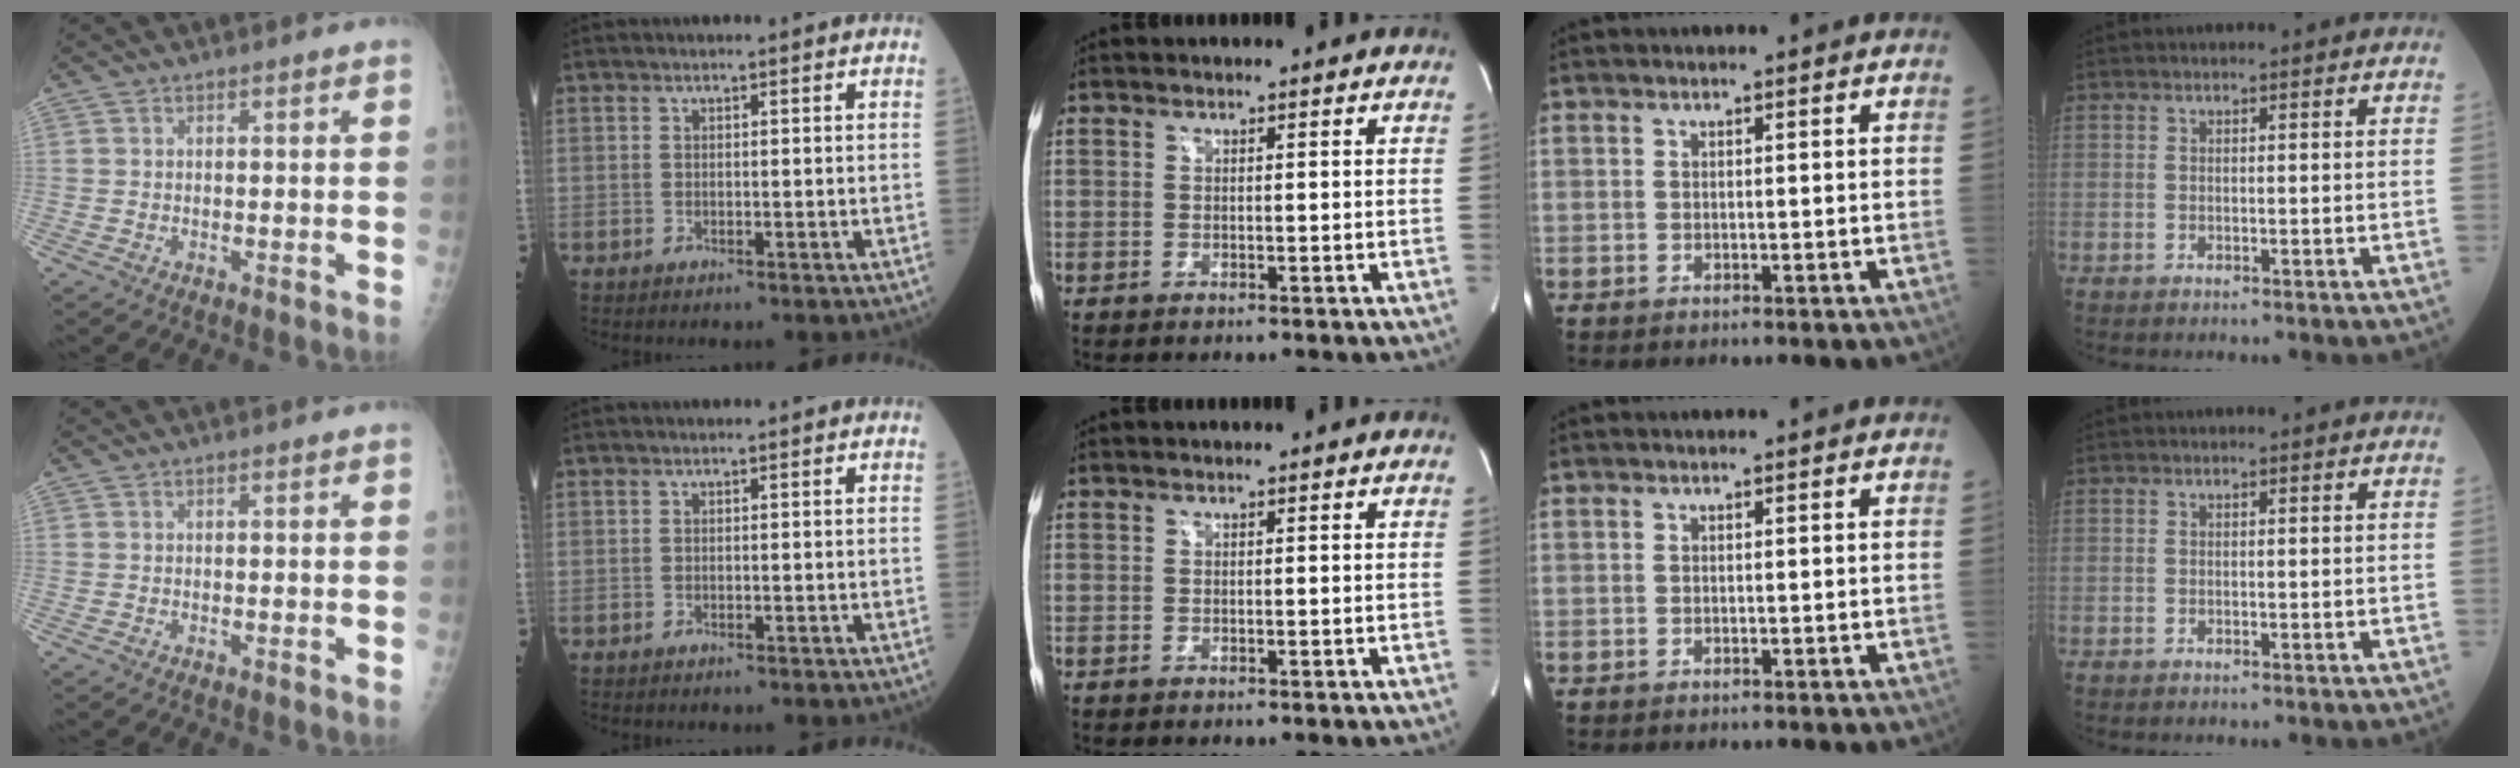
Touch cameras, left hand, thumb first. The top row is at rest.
{}